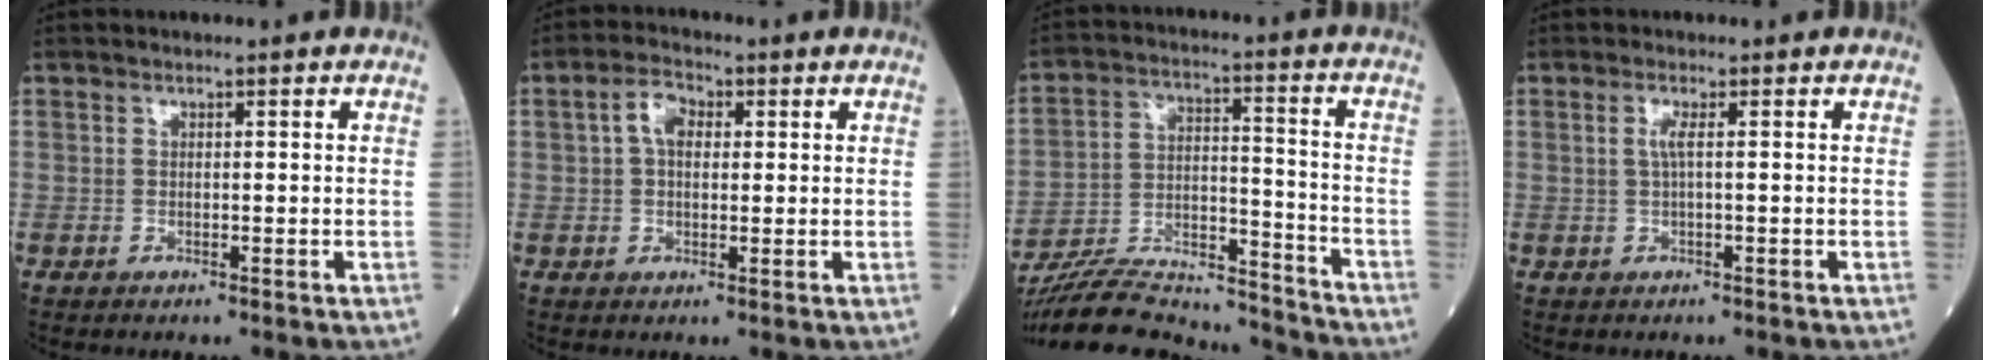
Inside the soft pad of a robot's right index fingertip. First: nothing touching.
{"total": 4.2, "force": [0.9, 2.5, 3.3], "torque": [-0.067, 0.016, 0.016]}
{"total": 19.7, "force": [-18.9, 2.8, 5.0], "torque": [-0.116, 0.010, -0.304]}
{"total": 1.5, "force": [0.2, -0.1, 1.5], "torque": [-0.037, 0.001, 0.001]}